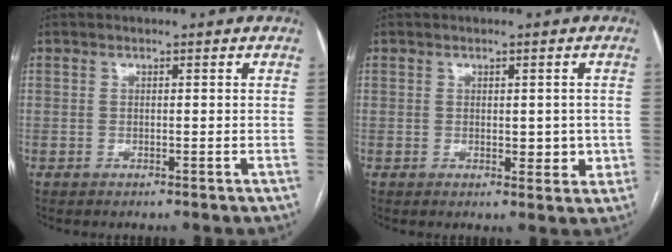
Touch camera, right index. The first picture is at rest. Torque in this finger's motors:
{"motor_torque": [0.02, 0.08, 0.05, 0.04]}